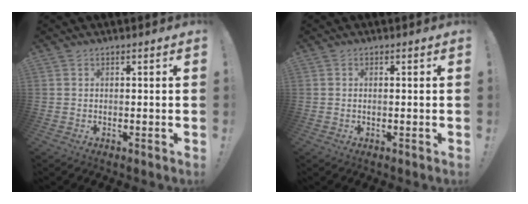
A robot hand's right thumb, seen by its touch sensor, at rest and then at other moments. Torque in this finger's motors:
{"motor_torque": [-0.41, 0.02, -0.01, 0.22, -0.01]}